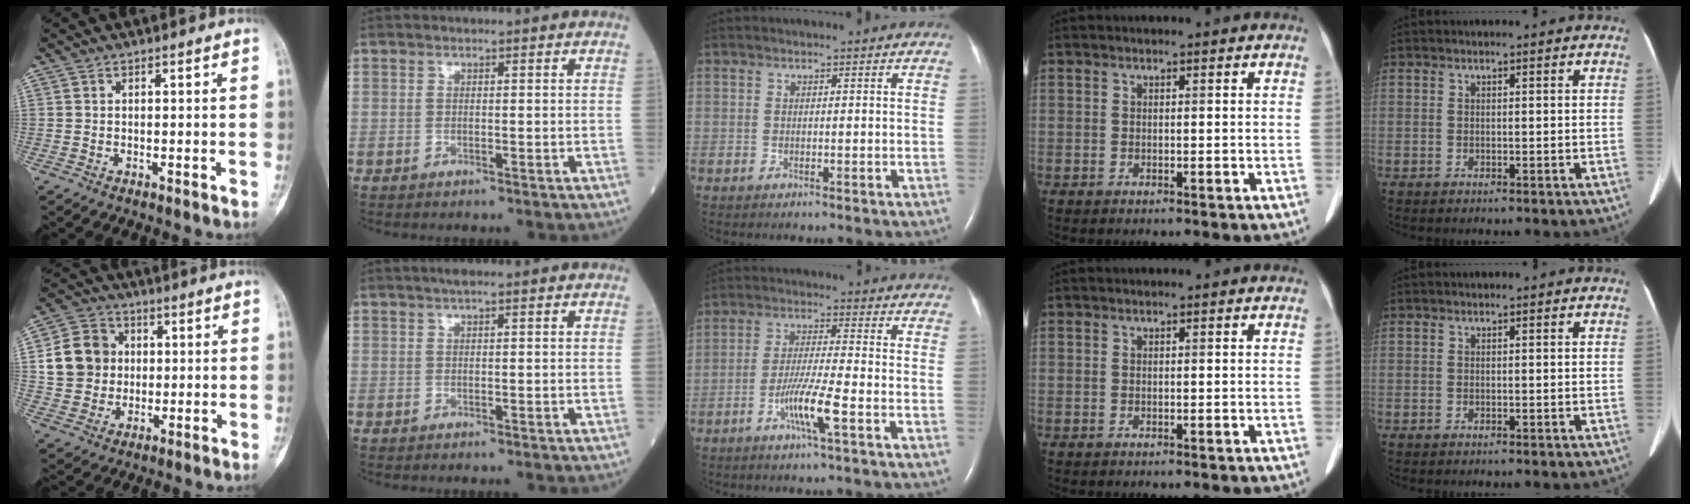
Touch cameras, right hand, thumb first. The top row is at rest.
{"thumb": {"total": 11.3, "force": [1.3, 10.2, 4.8], "torque": [-0.064, 0.009, 0.023]}, "index": {"total": 1.2, "force": [0.7, 0.0, 0.9], "torque": [-0.019, 0.011, 0.011]}, "middle": {"total": 6.4, "force": [-2.9, -0.7, 5.7], "torque": [-0.112, -0.011, -0.058]}}